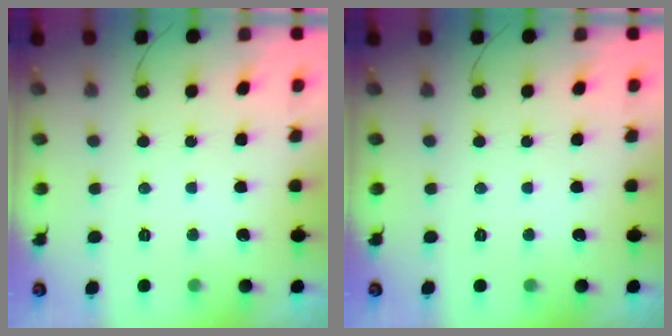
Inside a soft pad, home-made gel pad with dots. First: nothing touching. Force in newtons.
{"total": 0.0}